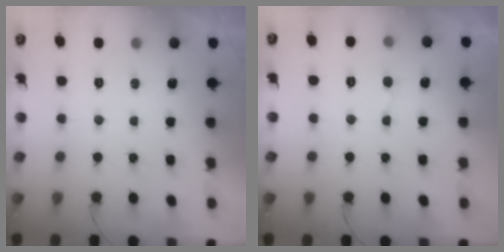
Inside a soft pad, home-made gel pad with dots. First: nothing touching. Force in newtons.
{"total": 3.2, "press": 3.2, "slide": 0.4}